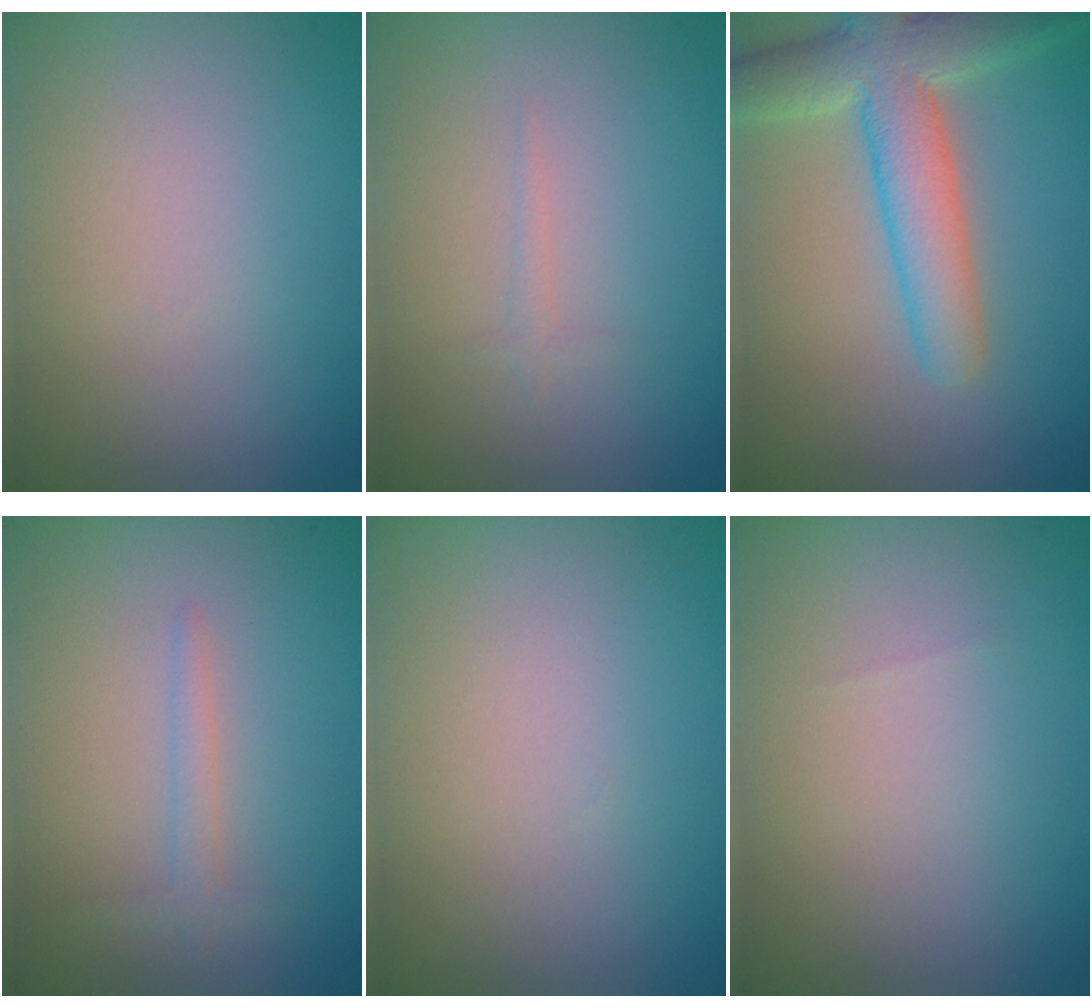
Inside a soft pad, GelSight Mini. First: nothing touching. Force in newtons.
{"total": 0.6, "press": 0.6, "slide": 0.0}
{"total": 6.8, "press": 6.8, "slide": 0.3}
{"total": 1.3, "press": 1.3, "slide": 0.1}
{"total": 0.0}
{"total": 0.0}